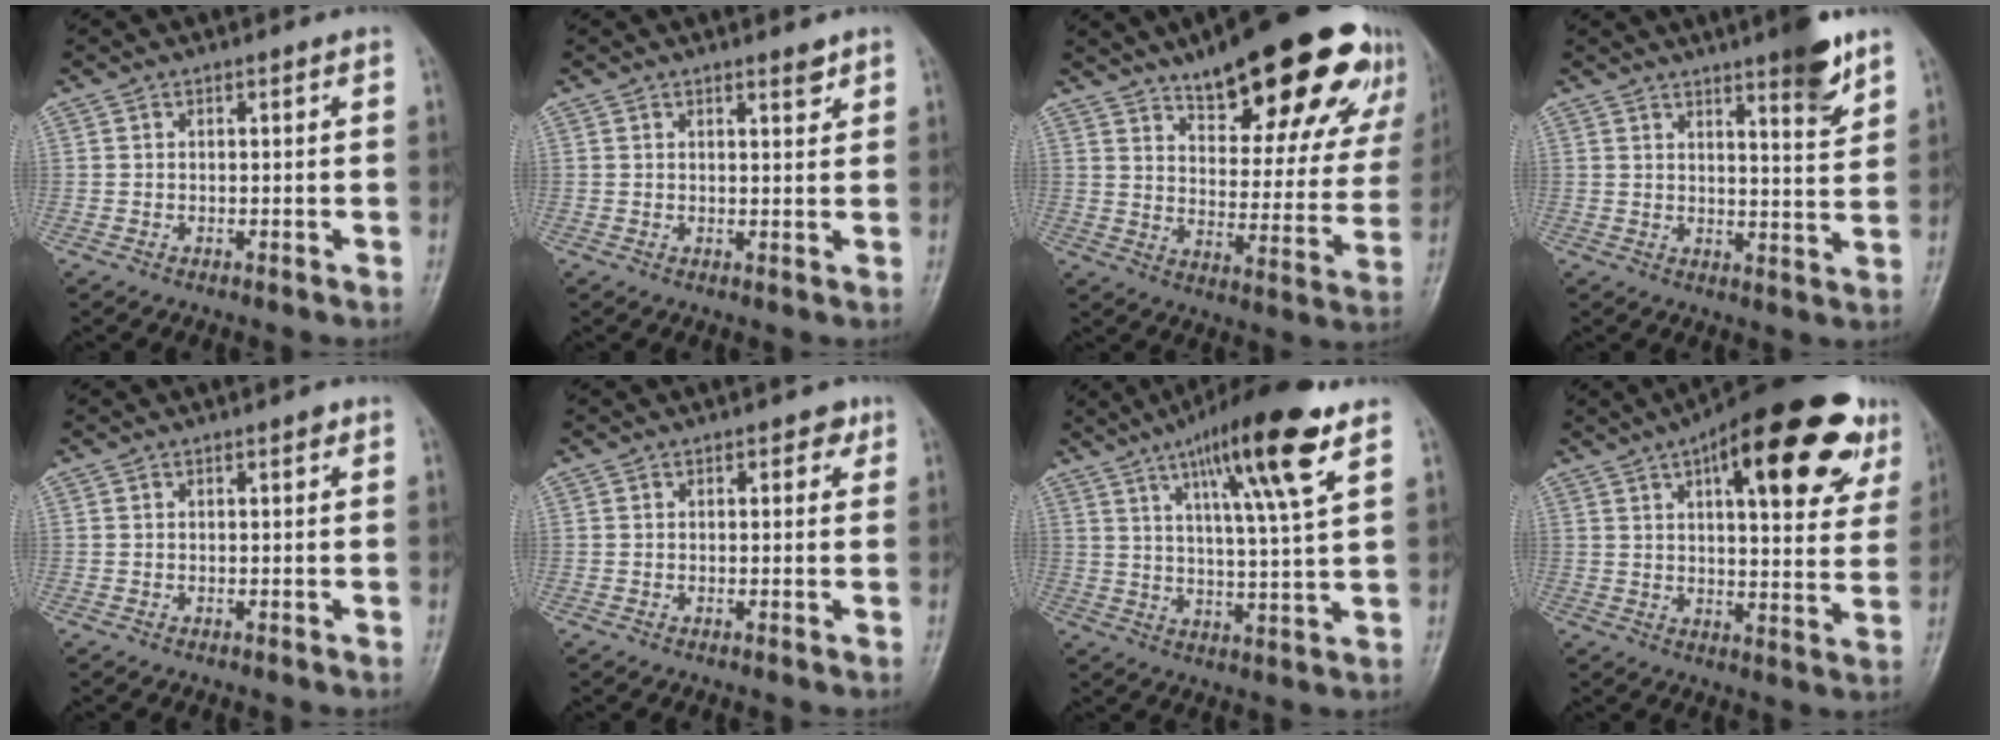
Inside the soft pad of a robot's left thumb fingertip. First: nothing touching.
{"total": 2.2, "force": [1.7, 0.7, 1.3], "torque": [-0.012, -0.011, 0.024]}
{"total": 26.5, "force": [17.6, 9.4, 17.5], "torque": [-0.200, -0.058, 0.241]}
{"total": 8.5, "force": [5.6, 1.4, 6.2], "torque": [-0.074, -0.036, 0.076]}
{"total": 0.9, "force": [0.5, 0.4, 0.7], "torque": [-0.007, 0.001, 0.004]}
{"total": 2.2, "force": [1.1, 1.4, 1.3], "torque": [0.000, 0.000, 0.008]}
{"total": 16.4, "force": [8.6, 2.0, 13.8], "torque": [-0.221, -0.028, 0.136]}
{"total": 25.2, "force": [12.5, 9.1, 20.0], "torque": [-0.248, -0.009, 0.170]}